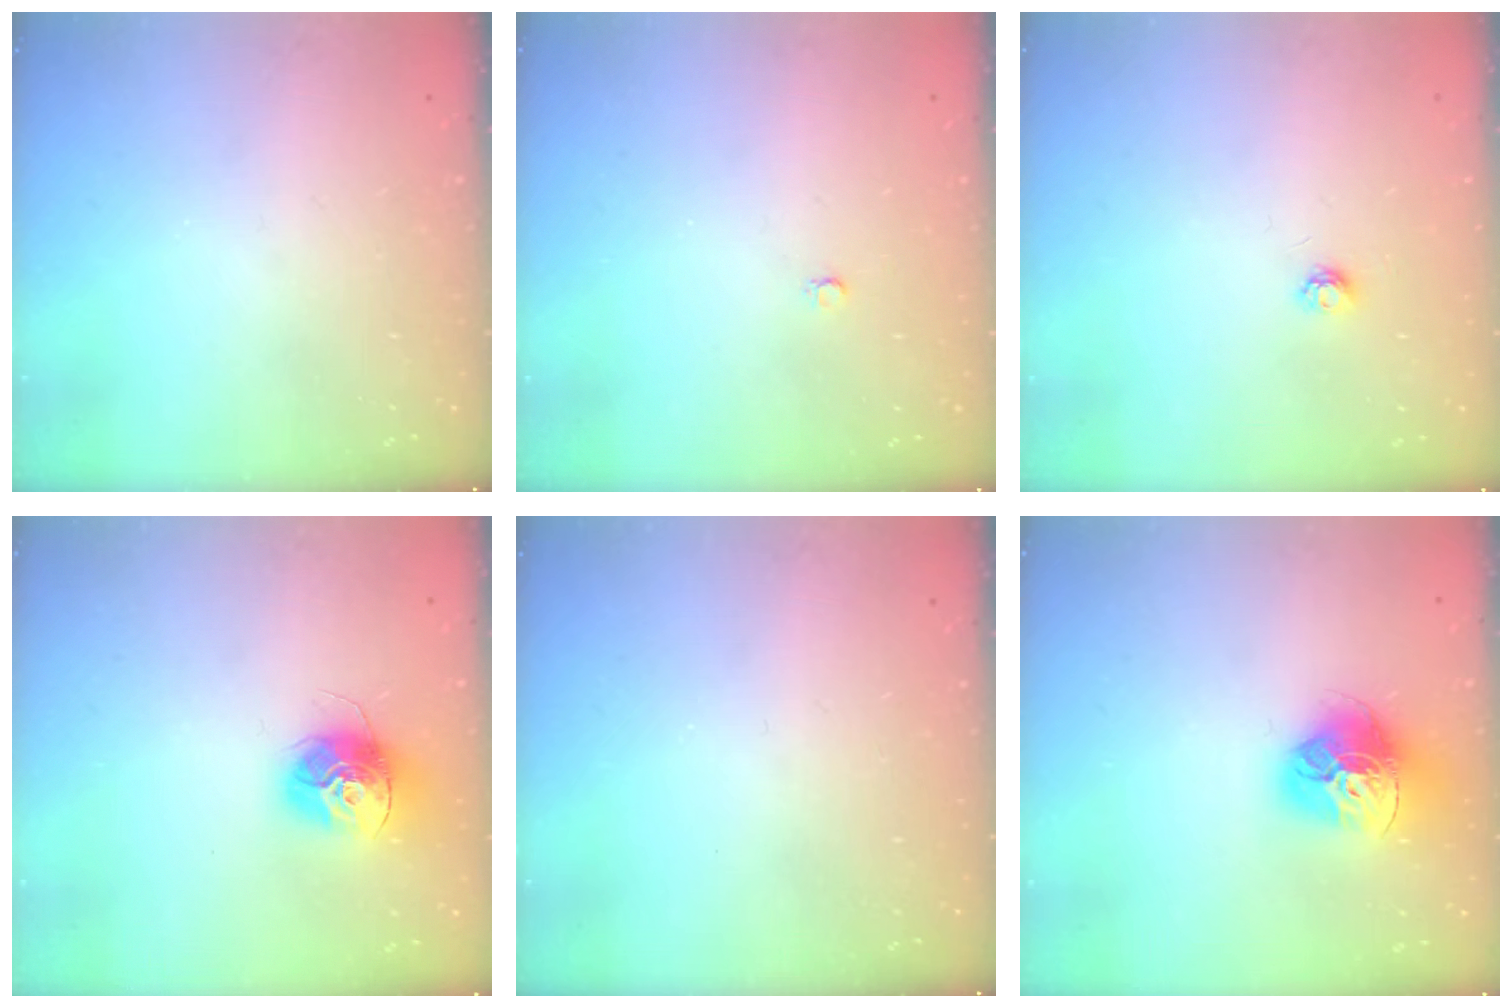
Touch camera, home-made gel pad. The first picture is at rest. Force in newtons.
{"total": 2.0, "press": 2.0, "slide": 0.2}
{"total": 3.9, "press": 3.8, "slide": 0.5}
{"total": 15.0, "press": 14.9, "slide": 1.5}
{"total": 0.0}
{"total": 16.6, "press": 16.6, "slide": 1.6}